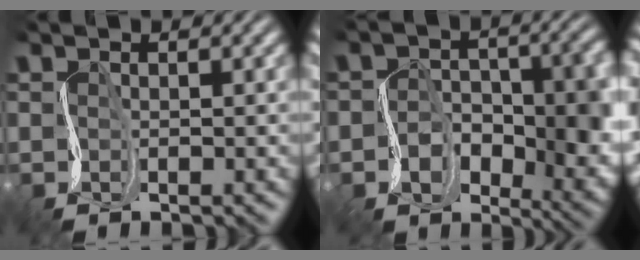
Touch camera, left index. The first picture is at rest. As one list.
[{"total": 8.8, "force": [-1.6, 5.9, 6.4], "torque": [-0.092, -0.013, -0.021]}]